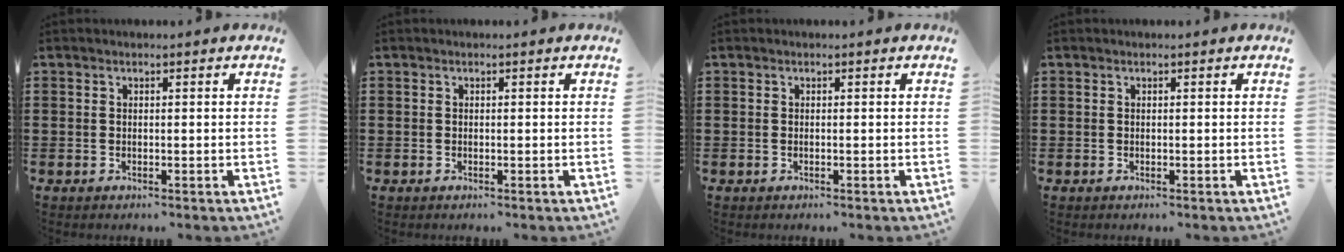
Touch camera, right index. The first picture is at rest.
{"total": 0.0}
{"total": 0.0}
{"total": 0.0}